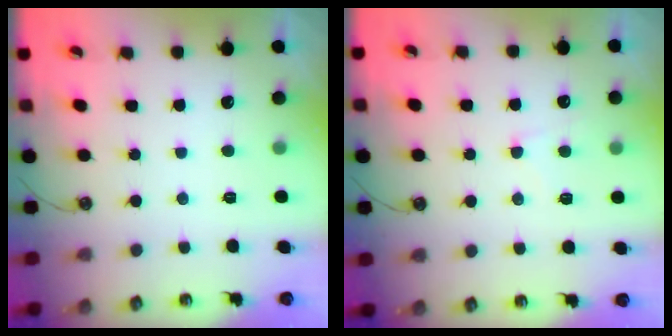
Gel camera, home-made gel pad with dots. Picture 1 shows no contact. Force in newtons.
{"total": 4.0, "press": 3.9, "slide": 0.8}